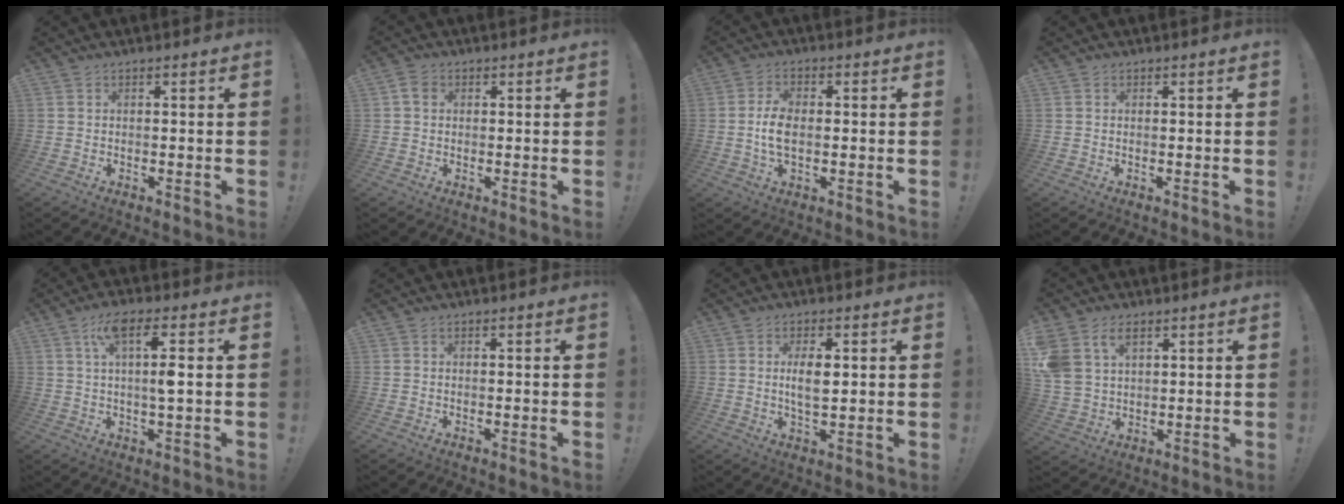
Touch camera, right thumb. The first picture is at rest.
{"total": 3.6, "force": [0.9, 2.9, 1.9], "torque": [-0.031, 0.005, 0.019]}
{"total": 6.5, "force": [-0.5, 3.6, 5.4], "torque": [-0.098, -0.001, -0.013]}
{"total": 0.0}
{"total": 8.6, "force": [2.3, 1.4, 8.1], "torque": [-0.141, 0.002, 0.033]}
{"total": 0.0}
{"total": 5.9, "force": [0.8, 2.6, 5.2], "torque": [-0.089, -0.003, 0.008]}
{"total": 8.5, "force": [4.6, 5.7, 4.4], "torque": [-0.102, -0.013, 0.092]}